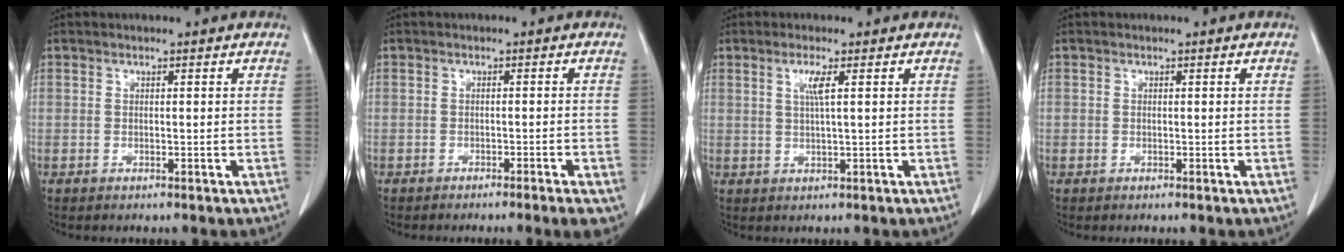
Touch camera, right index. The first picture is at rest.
{"total": 5.4, "force": [-3.4, 0.6, 4.1], "torque": [-0.036, -0.008, -0.046]}
{"total": 2.7, "force": [1.0, -0.2, 2.5], "torque": [-0.053, 0.000, 0.018]}
{"total": 0.0}